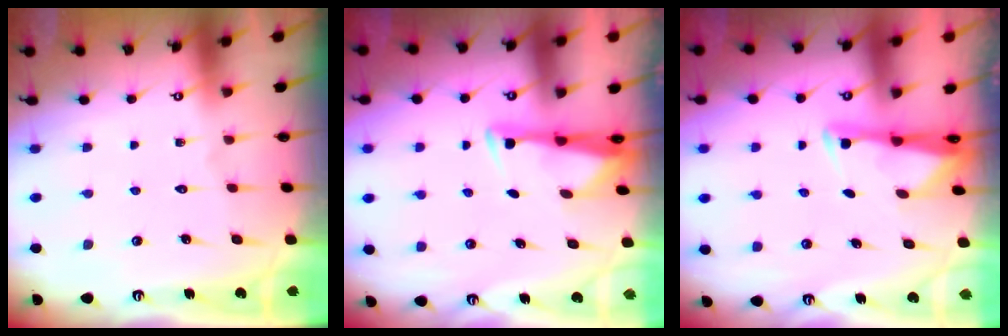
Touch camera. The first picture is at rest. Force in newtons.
{"total": 3.3, "press": 3.2, "slide": 0.9}
{"total": 2.8, "press": 2.7, "slide": 0.4}